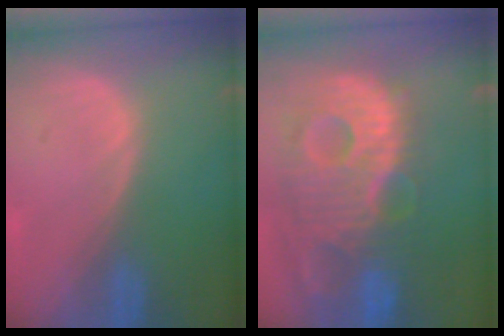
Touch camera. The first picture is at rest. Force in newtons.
{"total": 13.8, "press": 12.0, "slide": 6.8}